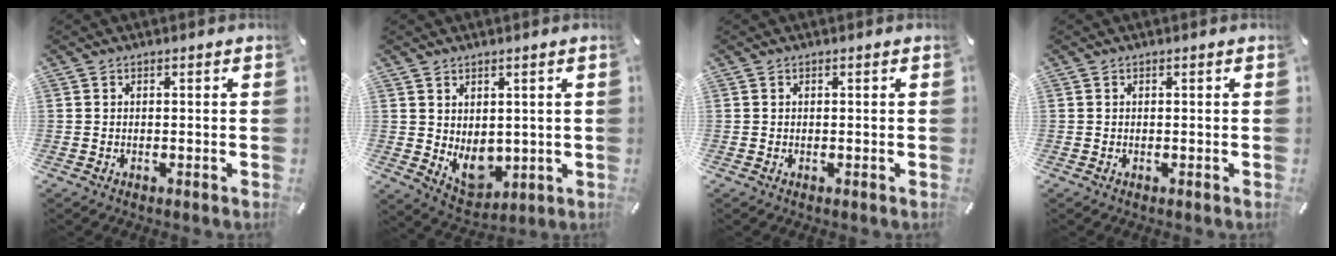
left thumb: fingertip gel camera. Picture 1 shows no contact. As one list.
[{"total": 7.7, "force": [-0.1, 6.2, 4.6], "torque": [-0.059, -0.008, 0.001]}, {"total": 0.0}, {"total": 0.0}]